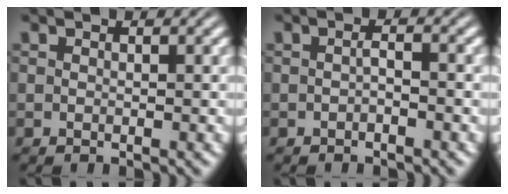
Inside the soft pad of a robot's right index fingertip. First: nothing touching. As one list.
[{"total": 1.0, "force": [-0.7, -0.6, 0.5], "torque": [-0.004, -0.002, -0.008]}]